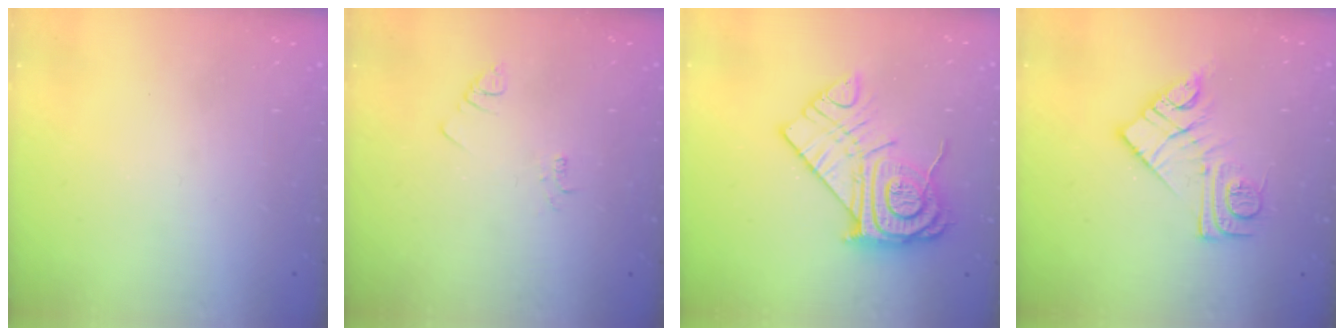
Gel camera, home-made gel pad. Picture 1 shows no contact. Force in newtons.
{"total": 2.1, "press": 2.1, "slide": 0.4}
{"total": 17.3, "press": 17.2, "slide": 1.3}
{"total": 12.6, "press": 12.6, "slide": 0.8}